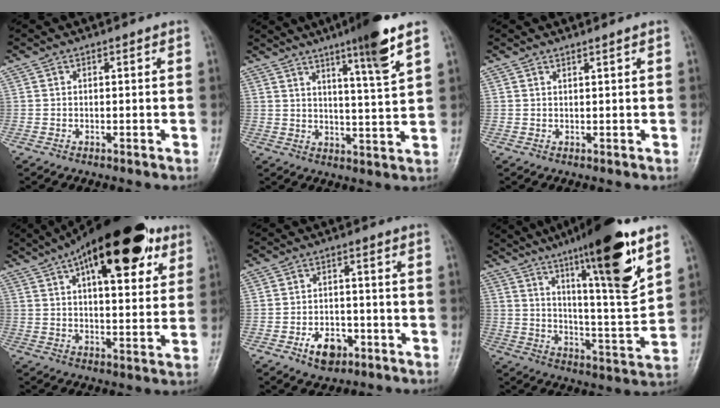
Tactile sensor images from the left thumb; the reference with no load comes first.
{"total": 10.2, "force": [6.2, 0.1, 8.0], "torque": [-0.124, -0.037, 0.096]}
{"total": 0.9, "force": [0.7, -0.3, 0.5], "torque": [-0.018, -0.009, 0.016]}
{"total": 23.4, "force": [11.8, 9.7, 17.8], "torque": [-0.243, -0.006, 0.175]}
{"total": 6.5, "force": [-3.1, 4.2, 3.8], "torque": [-0.044, 0.021, -0.048]}
{"total": 20.8, "force": [11.9, 2.8, 16.9], "torque": [-0.236, -0.059, 0.190]}